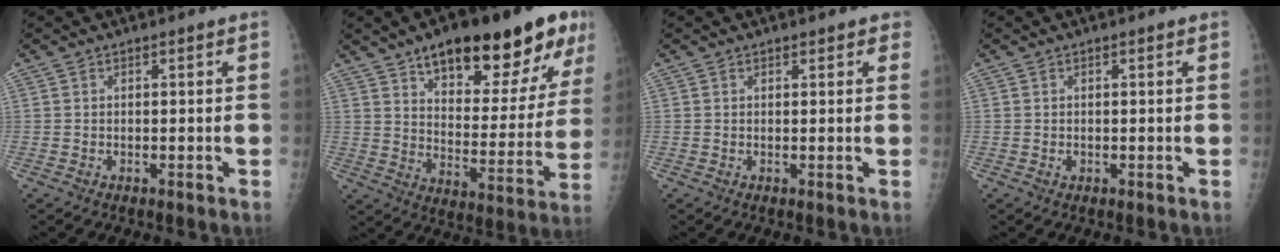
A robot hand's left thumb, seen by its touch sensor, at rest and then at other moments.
{"total": 24.7, "force": [14.8, 8.7, 17.8], "torque": [-0.205, -0.041, 0.219]}
{"total": 1.5, "force": [1.0, 0.8, 0.7], "torque": [0.006, -0.002, 0.007]}
{"total": 0.7, "force": [0.0, 0.5, 0.4], "torque": [-0.002, 0.000, 0.000]}